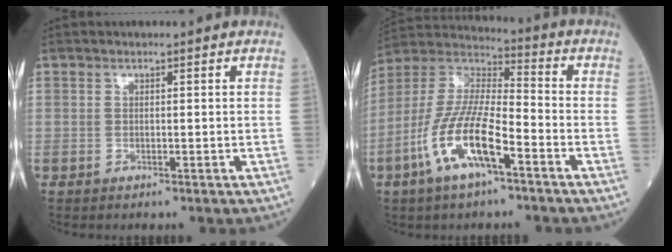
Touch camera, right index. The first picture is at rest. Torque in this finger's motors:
{"motor_torque": [1.79, -0.35, 1.03, 0.21]}